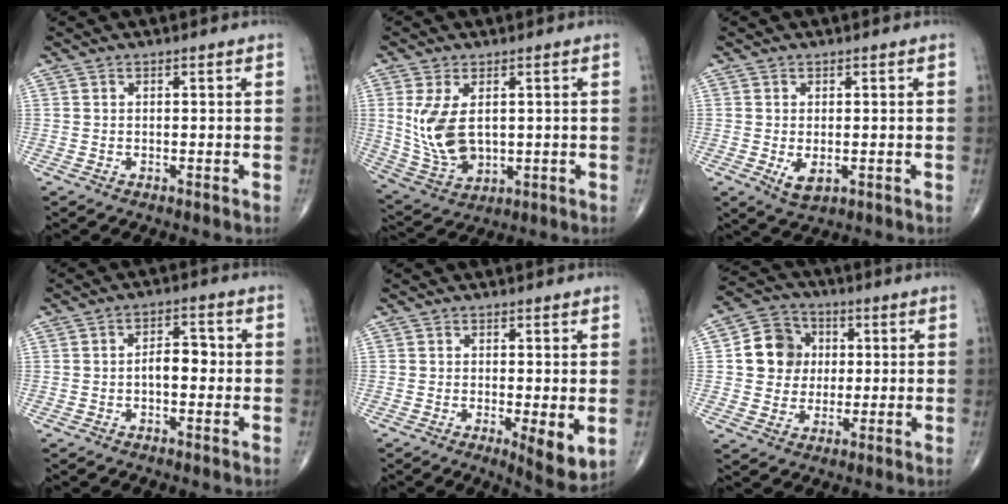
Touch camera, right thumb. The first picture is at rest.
{"total": 10.8, "force": [1.4, 6.6, 8.5], "torque": [-0.167, -0.013, 0.045]}
{"total": 3.4, "force": [-0.6, 1.8, 2.8], "torque": [-0.046, -0.009, -0.003]}
{"total": 4.9, "force": [-0.5, 2.8, 4.0], "torque": [-0.048, 0.017, -0.014]}
{"total": 6.0, "force": [-0.9, 1.8, 5.6], "torque": [-0.086, -0.020, -0.014]}
{"total": 10.3, "force": [1.4, 9.2, 4.4], "torque": [-0.044, 0.007, 0.018]}